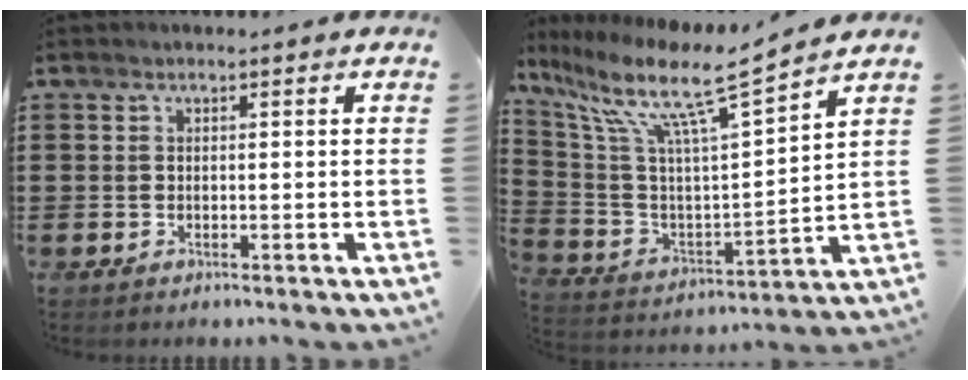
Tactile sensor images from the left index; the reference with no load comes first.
{"total": 11.4, "force": [8.0, 1.1, 8.1], "torque": [-0.185, -0.047, 0.125]}